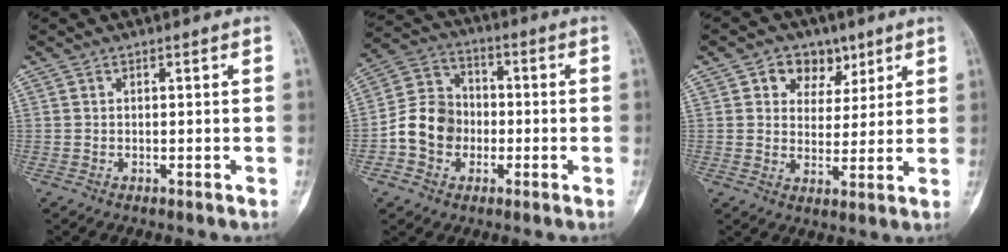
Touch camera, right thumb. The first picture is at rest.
{"total": 10.6, "force": [-2.4, 9.1, 5.0], "torque": [-0.071, 0.036, -0.051]}
{"total": 7.8, "force": [4.0, 6.0, 2.9], "torque": [-0.004, -0.011, 0.059]}